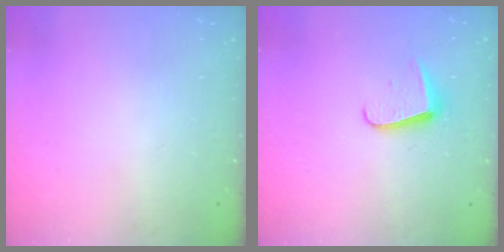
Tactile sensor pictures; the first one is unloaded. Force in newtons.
{"total": 6.8, "press": 6.8, "slide": 0.7}